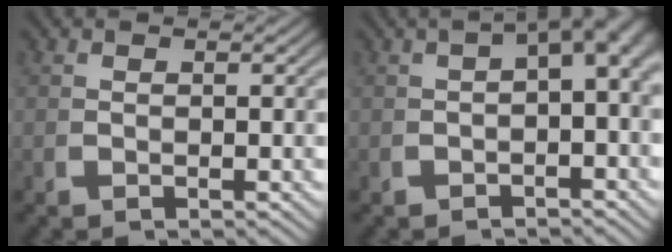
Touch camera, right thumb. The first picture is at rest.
{"total": 4.1, "force": [0.2, 1.9, 3.6], "torque": [-0.037, 0.008, 0.001]}